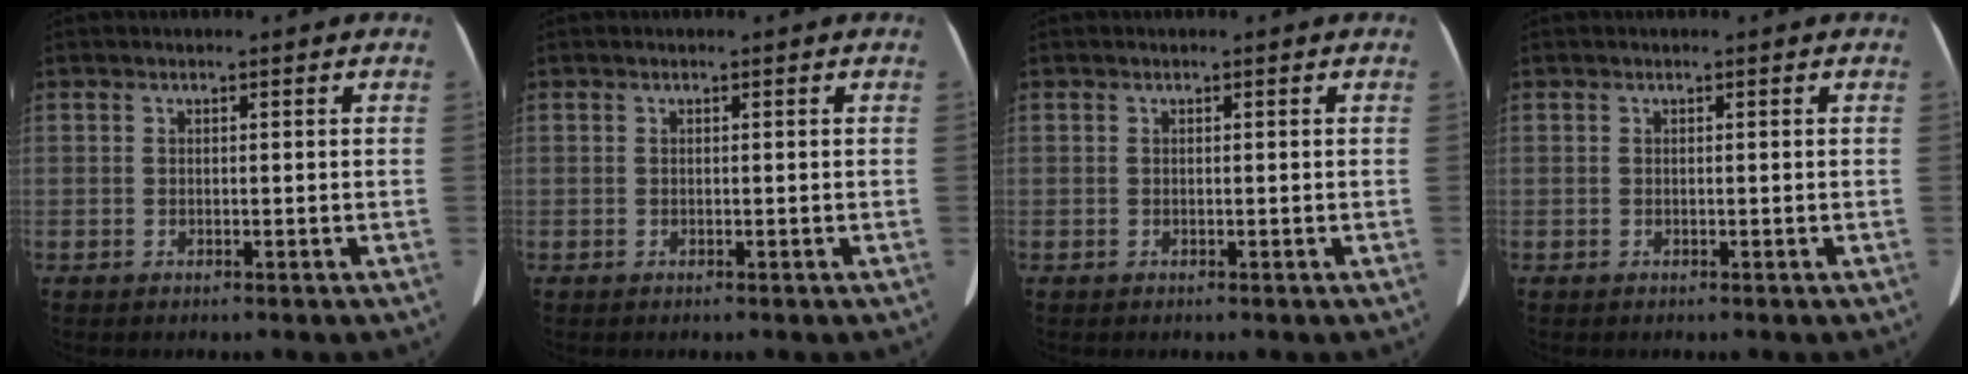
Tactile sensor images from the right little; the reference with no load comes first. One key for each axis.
{"total": 0.0}
{"total": 0.0}
{"total": 0.0}